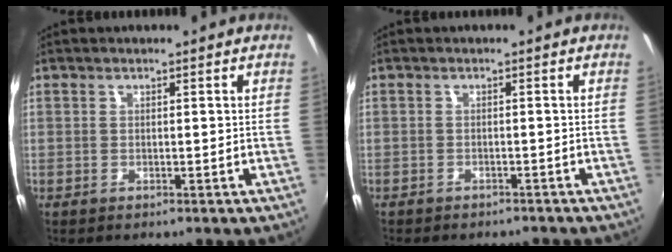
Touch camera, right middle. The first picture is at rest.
{"total": 4.5, "force": [-4.1, 1.4, 1.5], "torque": [-0.040, -0.015, -0.057]}